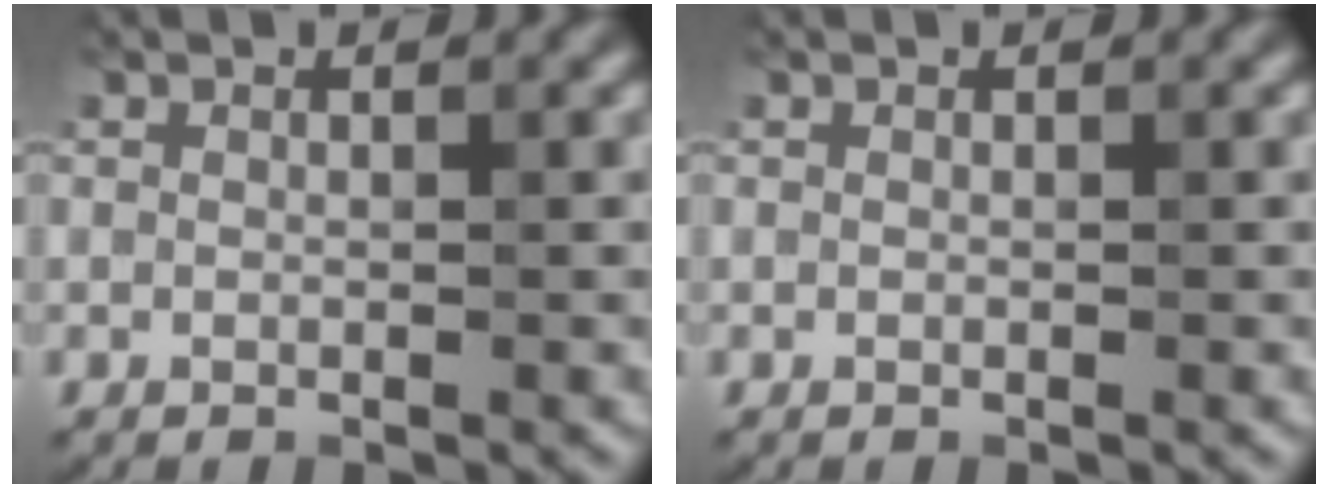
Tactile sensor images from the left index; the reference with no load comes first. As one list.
[{"total": 0.0}]